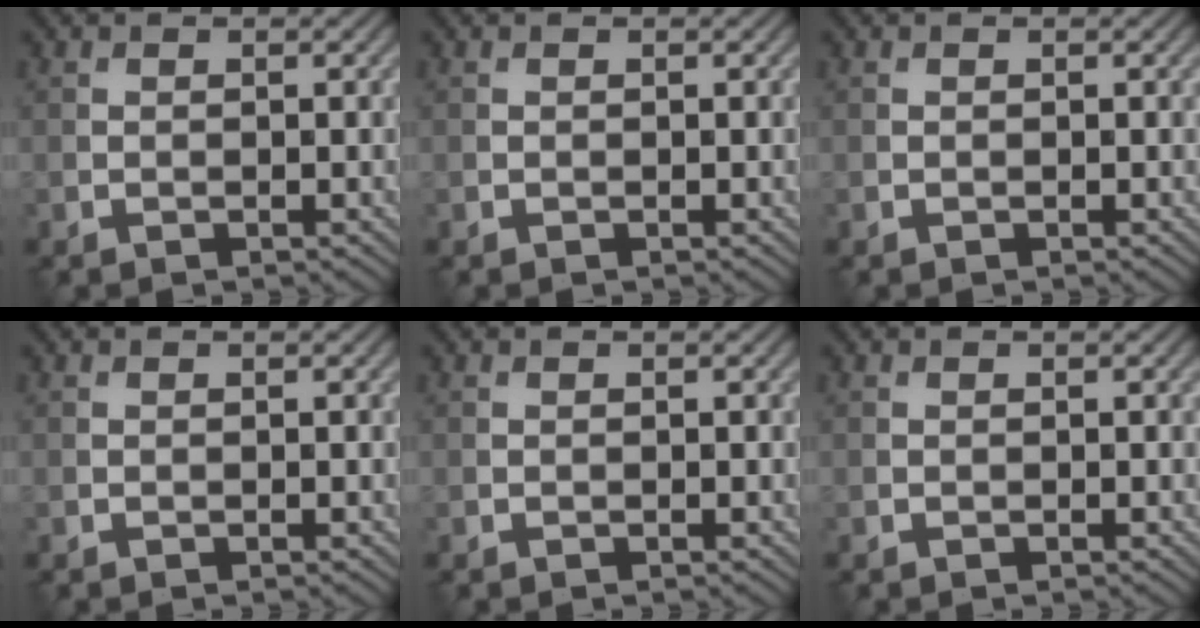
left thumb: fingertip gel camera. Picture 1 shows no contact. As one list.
[{"total": 0.0}, {"total": 0.0}, {"total": 0.0}, {"total": 0.0}, {"total": 0.0}]